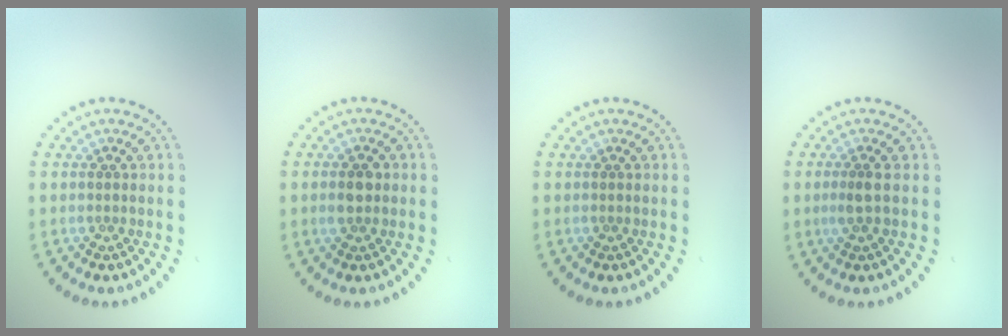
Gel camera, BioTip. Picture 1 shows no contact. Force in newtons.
{"total": 2.4, "press": 2.4, "slide": 0.1}
{"total": 0.0}
{"total": 1.6, "press": 1.3, "slide": 1.0}